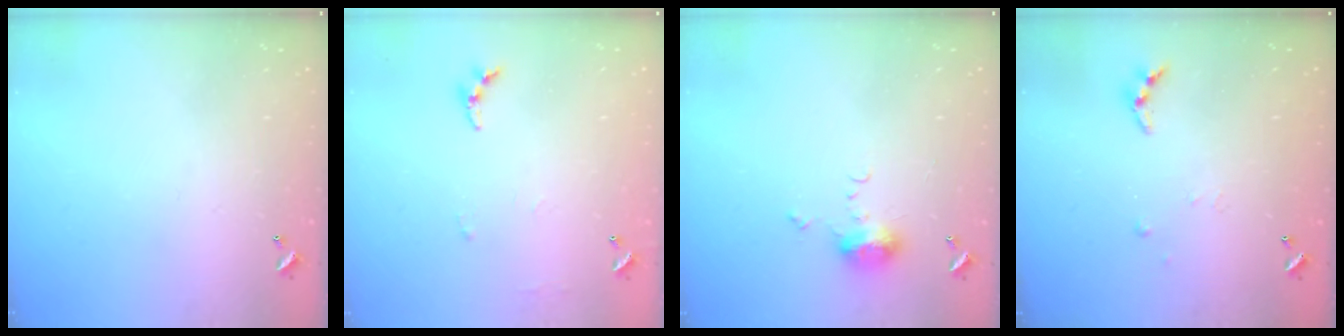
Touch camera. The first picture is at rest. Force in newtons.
{"total": 5.2, "press": 5.2, "slide": 0.5}
{"total": 6.2, "press": 6.2, "slide": 0.7}
{"total": 4.3, "press": 4.3, "slide": 0.4}